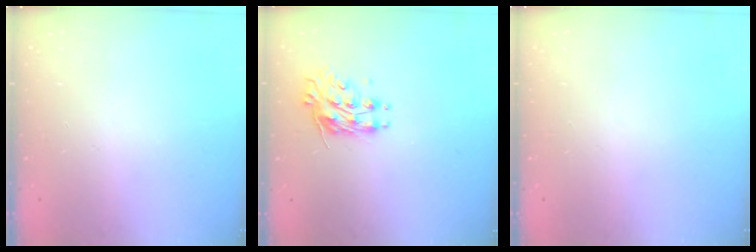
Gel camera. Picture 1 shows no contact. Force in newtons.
{"total": 10.4, "press": 10.4, "slide": 0.5}
{"total": 0.0}